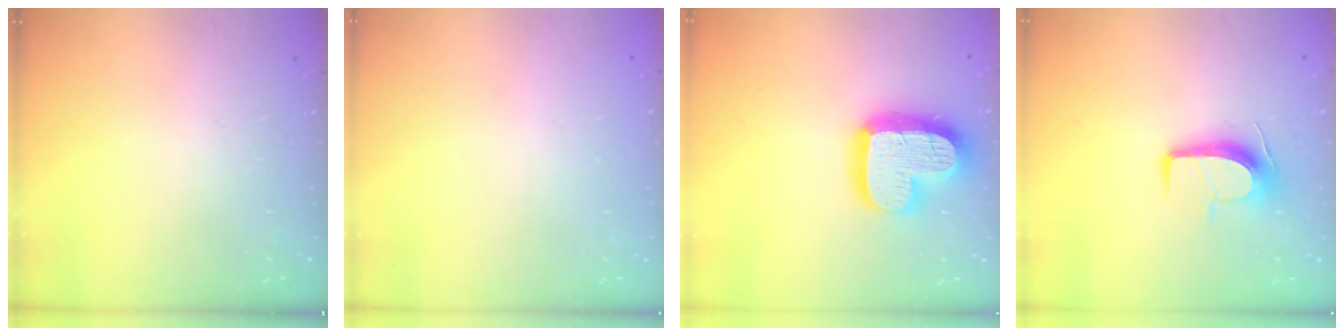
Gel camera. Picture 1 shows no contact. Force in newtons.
{"total": 0.0}
{"total": 20.3, "press": 20.2, "slide": 1.7}
{"total": 10.3, "press": 10.3, "slide": 0.6}